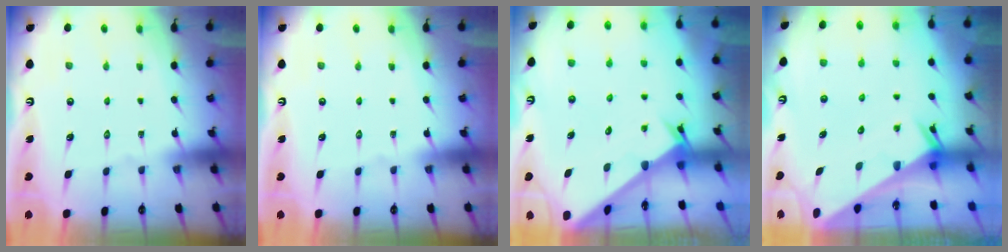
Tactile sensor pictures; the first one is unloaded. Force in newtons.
{"total": 0.0}
{"total": 2.4, "press": 2.4, "slide": 0.2}
{"total": 2.6, "press": 2.6, "slide": 0.1}